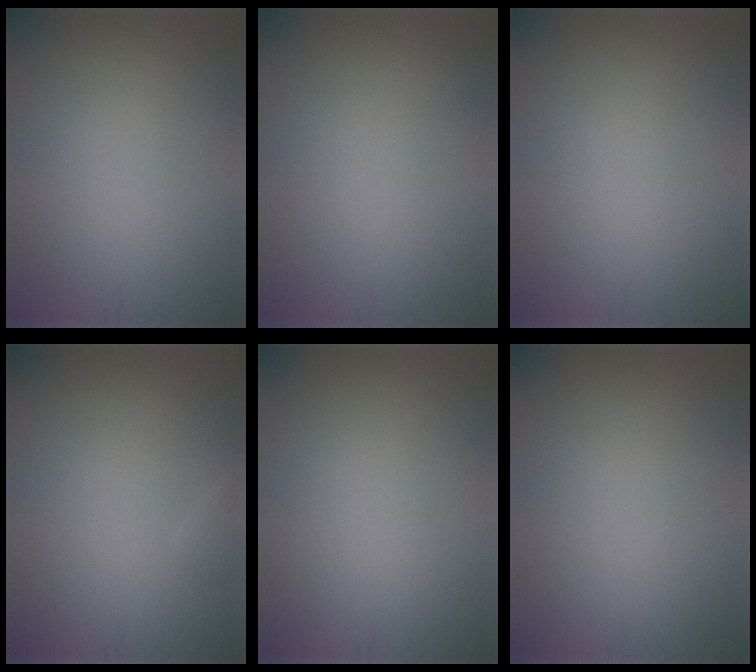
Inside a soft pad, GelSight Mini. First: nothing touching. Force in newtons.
{"total": 0.0}
{"total": 0.0}
{"total": 0.6, "press": 0.6, "slide": 0.1}
{"total": 0.0}
{"total": 0.0}